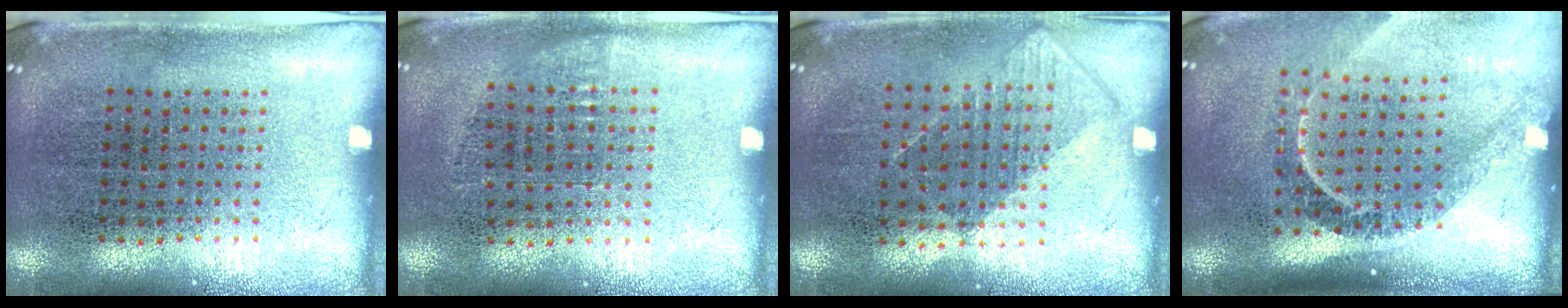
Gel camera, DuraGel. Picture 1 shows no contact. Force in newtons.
{"total": 0.7, "press": 0.7, "slide": 0.4}
{"total": 0.8, "press": 0.7, "slide": 0.4}
{"total": 2.3, "press": 1.6, "slide": 1.6}